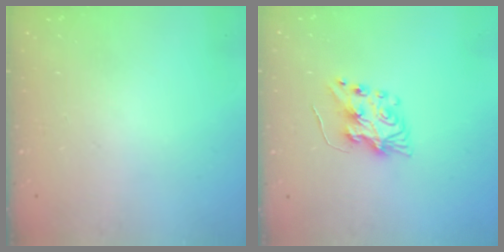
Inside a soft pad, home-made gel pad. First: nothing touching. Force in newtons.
{"total": 7.8, "press": 7.8, "slide": 0.7}